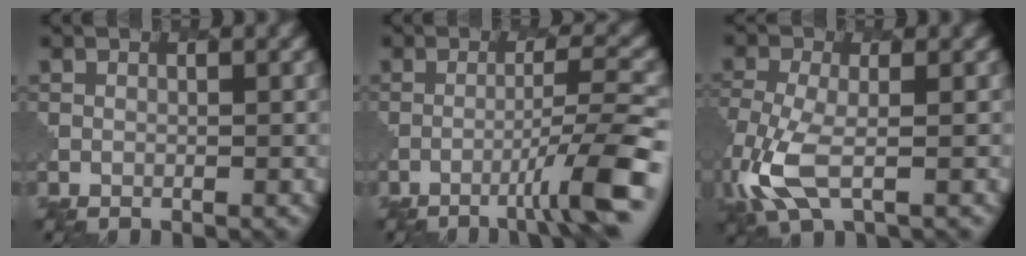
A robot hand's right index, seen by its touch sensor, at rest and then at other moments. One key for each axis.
{"total": 5.4, "fx": -2.5, "fy": 0.2, "fz": 4.8, "tx": -0.066, "ty": 0.014, "tz": -0.053}
{"total": 5.8, "fx": -2.1, "fy": 2.5, "fz": 4.7, "tx": -0.127, "ty": -0.010, "tz": -0.052}